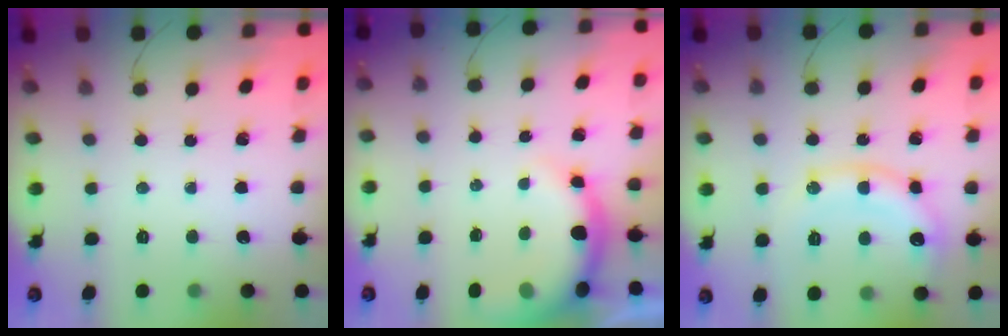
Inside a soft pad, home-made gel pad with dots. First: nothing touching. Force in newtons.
{"total": 7.0, "press": 6.8, "slide": 1.5}
{"total": 11.9, "press": 11.8, "slide": 0.9}